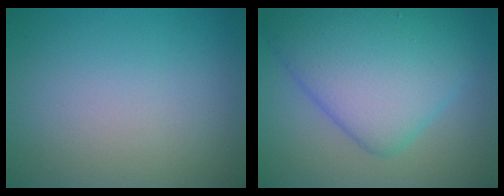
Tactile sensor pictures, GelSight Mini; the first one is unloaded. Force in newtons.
{"total": 8.7, "press": 8.7, "slide": 0.2}